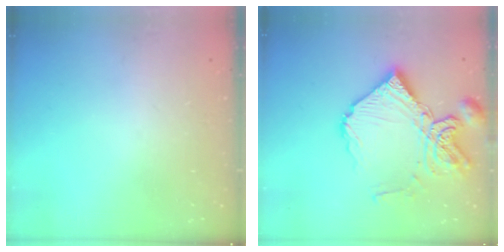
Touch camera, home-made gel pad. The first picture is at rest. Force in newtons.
{"total": 16.7, "press": 16.6, "slide": 1.8}